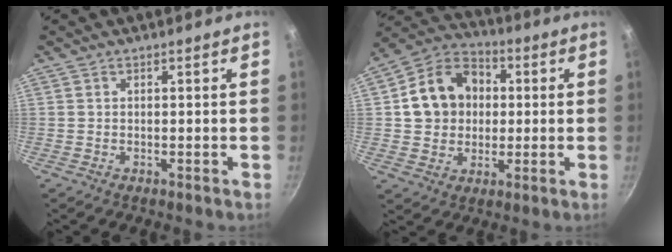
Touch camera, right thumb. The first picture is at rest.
{"total": 14.2, "force": [1.6, 11.8, 7.7], "torque": [-0.106, 0.026, 0.017]}